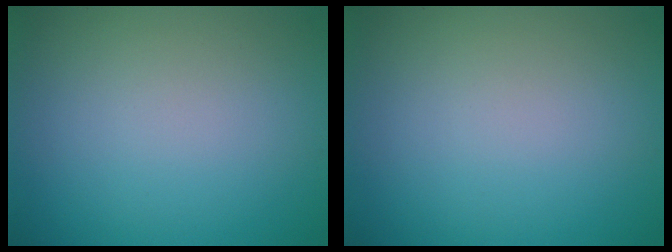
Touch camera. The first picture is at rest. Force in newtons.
{"total": 0.0}